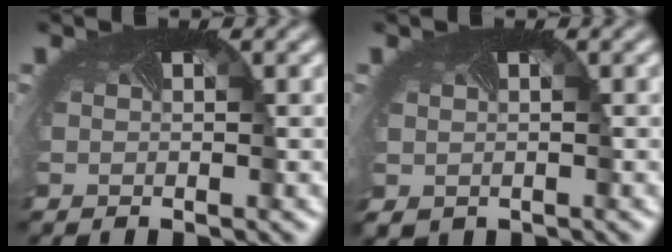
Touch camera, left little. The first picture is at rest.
{"total": 1.0, "force": [-0.3, 0.9, 0.3], "torque": [-0.008, -0.003, 0.007]}